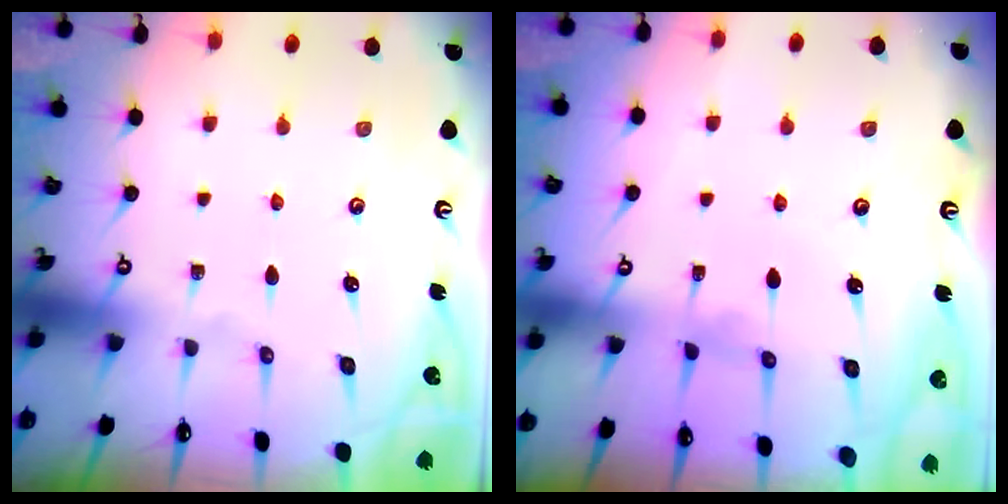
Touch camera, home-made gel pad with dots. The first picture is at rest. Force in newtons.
{"total": 1.7, "press": 1.6, "slide": 0.3}